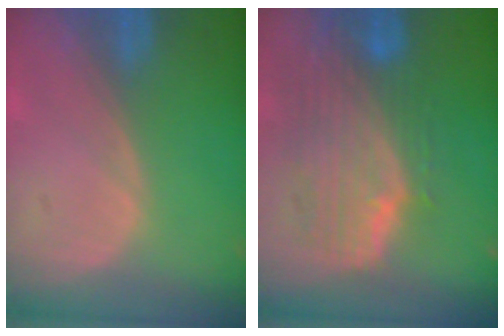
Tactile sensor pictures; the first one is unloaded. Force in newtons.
{"total": 9.9, "press": 8.8, "slide": 4.5}